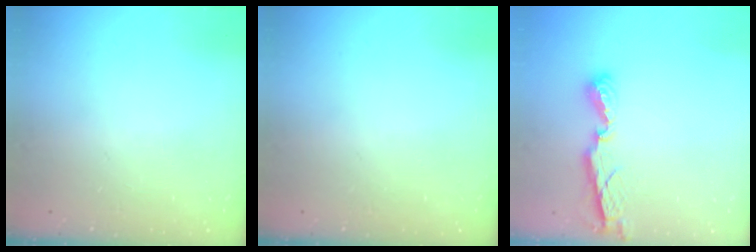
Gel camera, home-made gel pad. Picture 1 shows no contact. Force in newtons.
{"total": 0.0}
{"total": 7.8, "press": 7.8, "slide": 0.5}